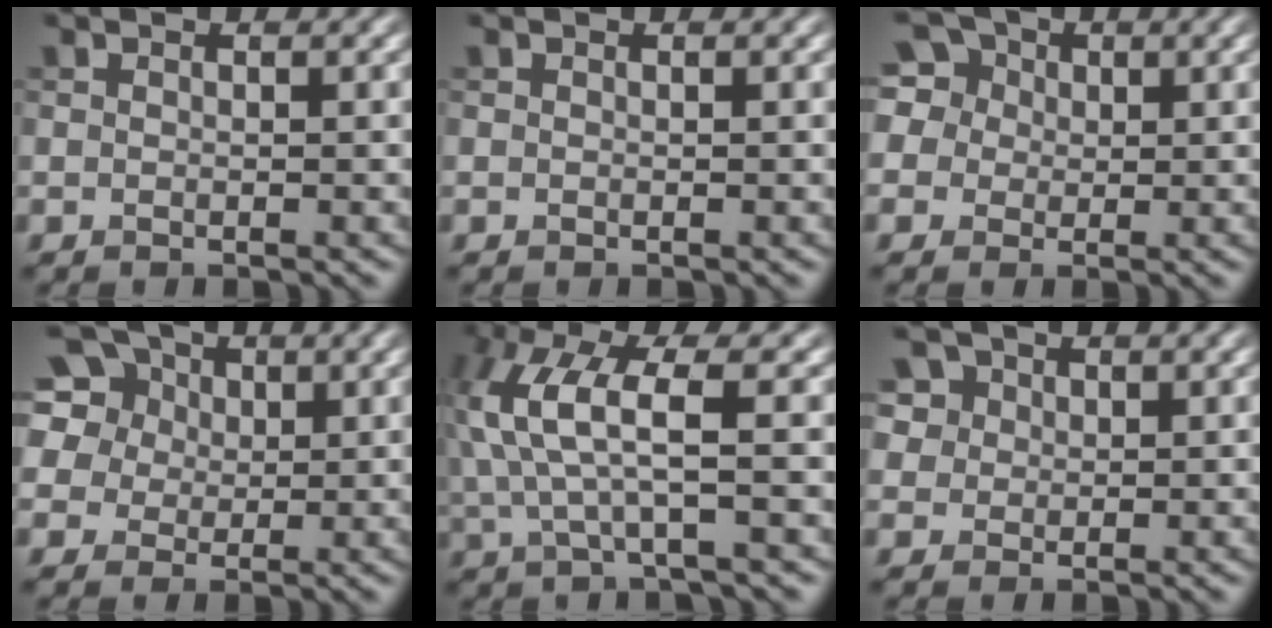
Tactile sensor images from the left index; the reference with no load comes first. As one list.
[{"total": 0.0}, {"total": 9.6, "force": [3.7, 7.6, 4.6], "torque": [-0.088, 0.048, 0.029]}, {"total": 12.1, "force": [5.8, 9.1, 5.3], "torque": [-0.136, 0.043, 0.088]}, {"total": 5.9, "force": [1.0, 1.5, 5.6], "torque": [-0.132, 0.007, 0.019]}, {"total": 5.7, "force": [2.9, 4.4, 2.2], "torque": [-0.058, 0.015, 0.038]}]